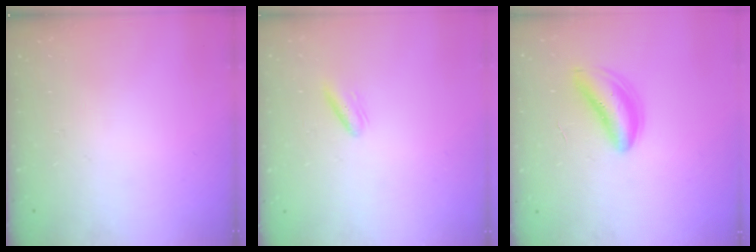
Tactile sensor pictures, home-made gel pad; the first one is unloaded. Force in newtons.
{"total": 3.9, "press": 3.6, "slide": 1.3}
{"total": 5.2, "press": 4.9, "slide": 1.6}